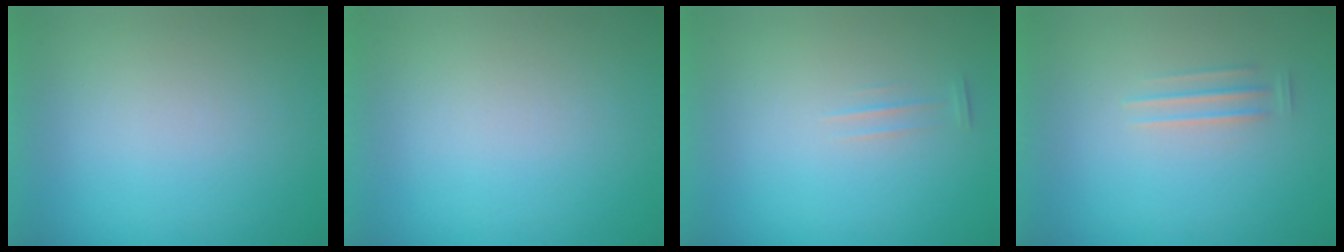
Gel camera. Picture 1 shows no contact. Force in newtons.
{"total": 0.0}
{"total": 1.2}
{"total": 1.5}